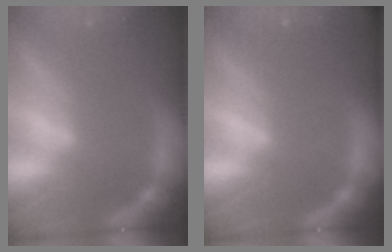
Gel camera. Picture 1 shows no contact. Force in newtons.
{"total": 5.0}